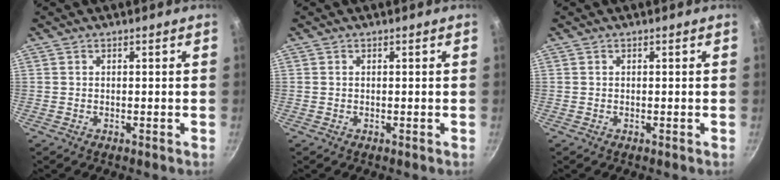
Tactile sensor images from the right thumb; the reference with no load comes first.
{"total": 0.0}
{"total": 0.0}